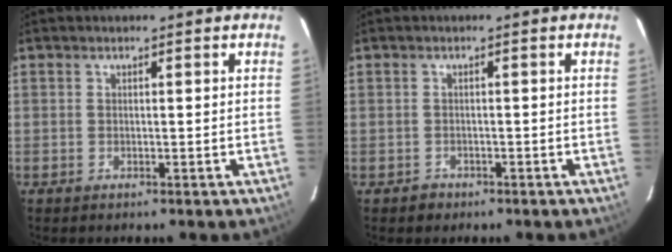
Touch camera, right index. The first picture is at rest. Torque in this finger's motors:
{"motor_torque": [-0.81, -0.35, -0.67, -0.21]}